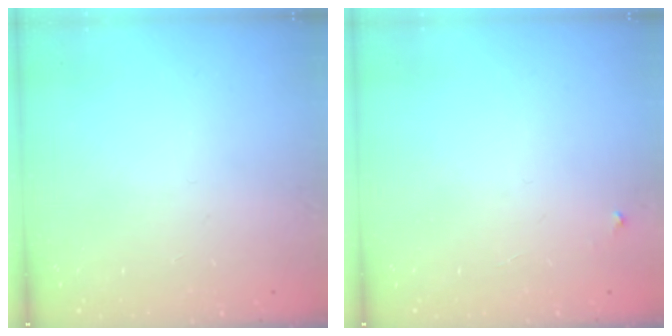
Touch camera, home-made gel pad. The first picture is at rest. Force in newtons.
{"total": 2.2, "press": 2.2, "slide": 0.1}